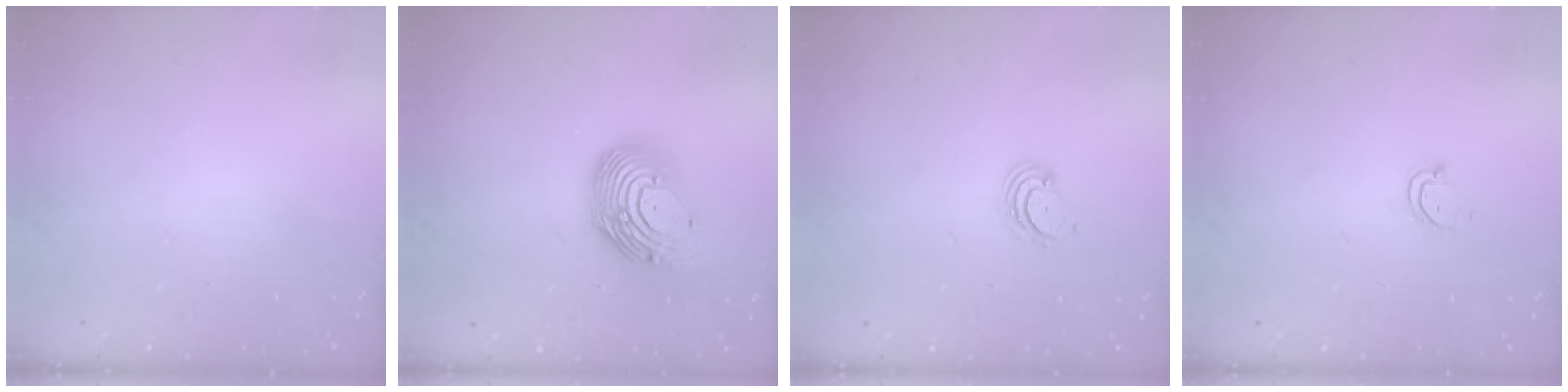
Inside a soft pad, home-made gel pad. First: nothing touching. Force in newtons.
{"total": 16.1, "press": 16.0, "slide": 2.0}
{"total": 3.3, "press": 3.3, "slide": 0.6}
{"total": 3.4, "press": 3.4, "slide": 0.2}